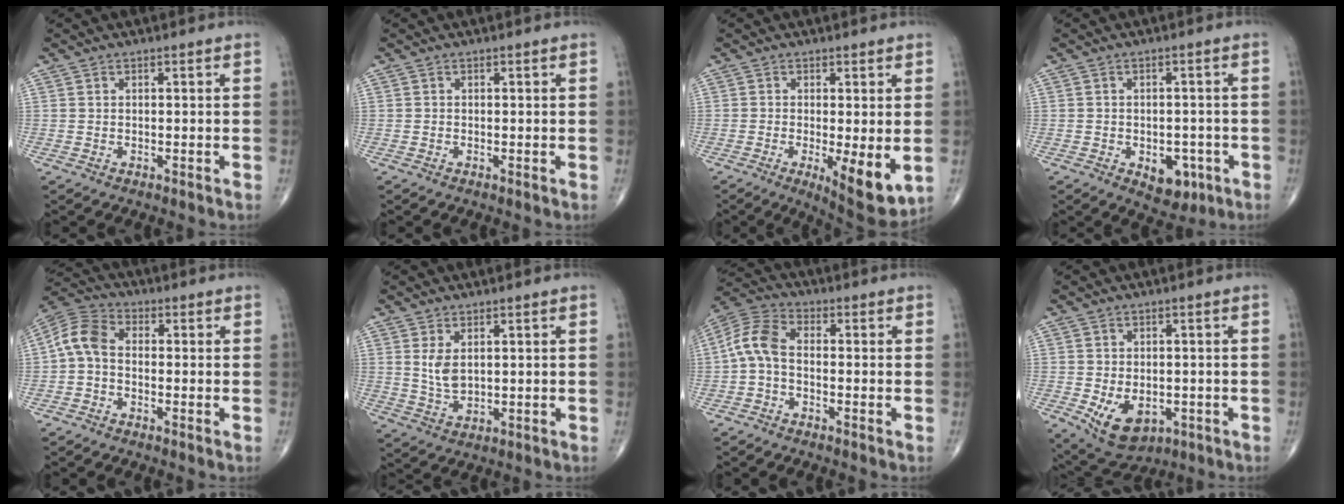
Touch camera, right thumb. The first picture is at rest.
{"total": 0.0}
{"total": 9.3, "force": [-1.8, 2.8, 8.6], "torque": [-0.124, -0.026, -0.021]}
{"total": 6.3, "force": [-2.4, 4.0, 4.2], "torque": [-0.028, 0.010, -0.022]}
{"total": 6.8, "force": [-0.8, 4.4, 5.1], "torque": [-0.098, 0.023, -0.032]}
{"total": 4.2, "force": [1.2, 2.2, 3.3], "torque": [-0.062, -0.012, 0.034]}
{"total": 7.2, "force": [-1.2, 4.1, 5.8], "torque": [-0.122, 0.025, -0.037]}
{"total": 8.5, "force": [-2.6, 5.7, 5.7], "torque": [-0.081, 0.000, -0.025]}